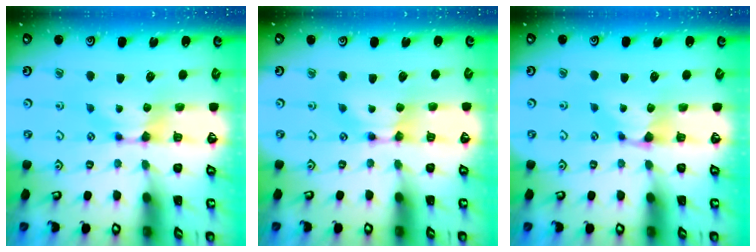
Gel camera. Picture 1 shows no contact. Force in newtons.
{"total": 1.5, "press": 1.5, "slide": 0.2}
{"total": 0.8, "press": 0.2, "slide": 0.8}